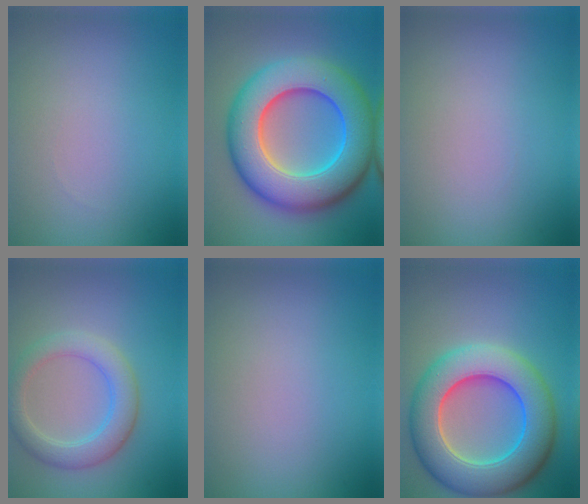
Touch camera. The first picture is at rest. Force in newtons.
{"total": 12.8, "press": 12.8, "slide": 0.3}
{"total": 0.0}
{"total": 4.1, "press": 4.0, "slide": 0.3}
{"total": 0.0}
{"total": 10.6, "press": 10.6, "slide": 0.2}